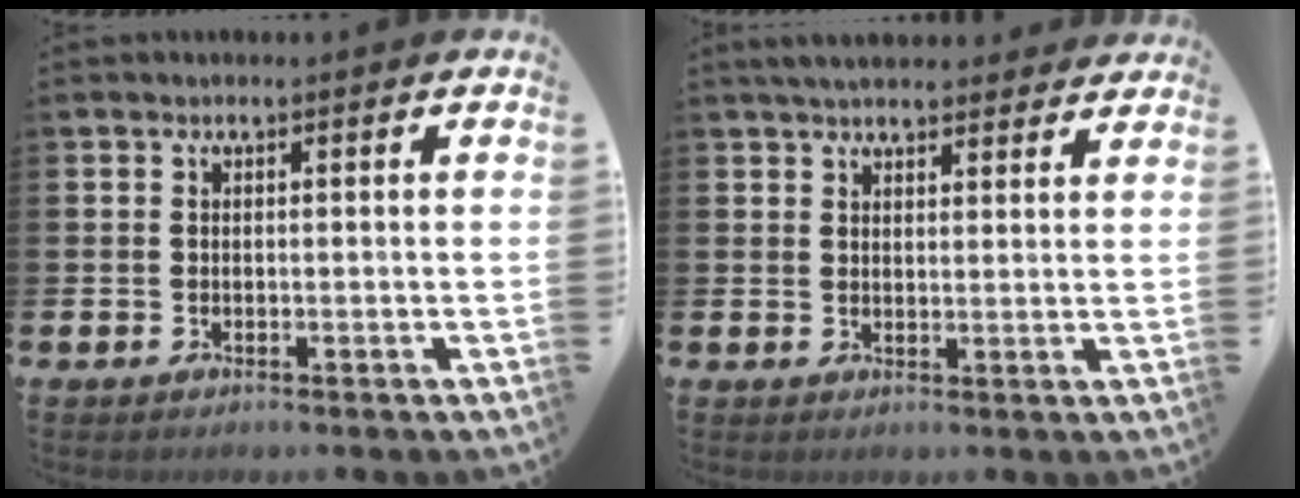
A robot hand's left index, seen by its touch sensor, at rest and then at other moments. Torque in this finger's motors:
{"motor_torque": [1.02, -1.12, 0.31, 0.06]}